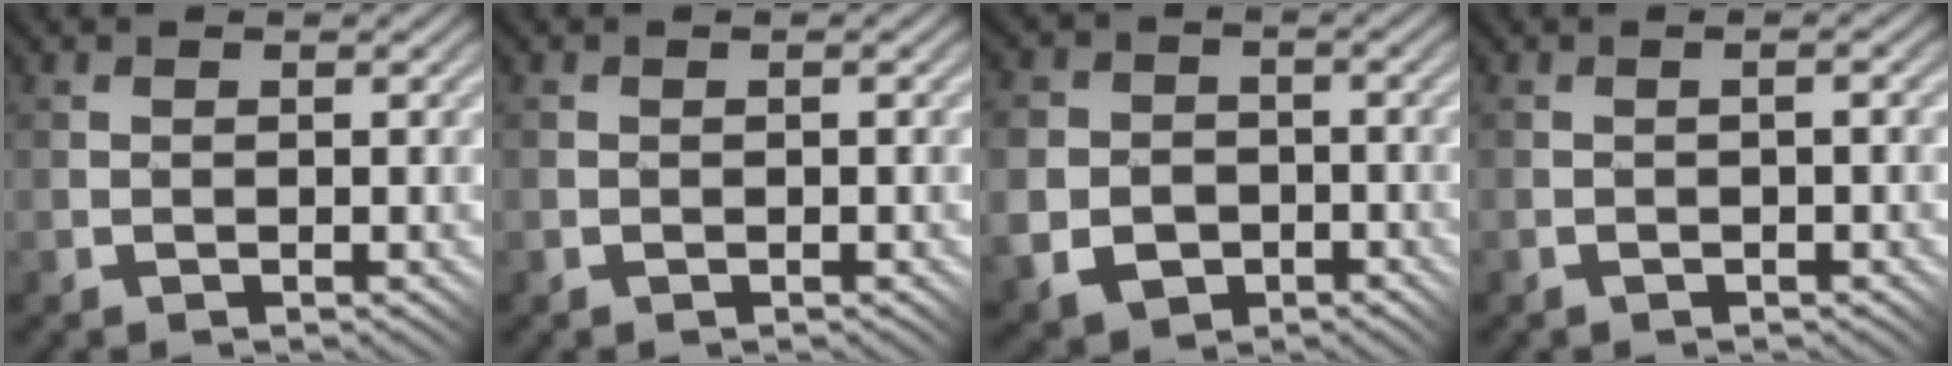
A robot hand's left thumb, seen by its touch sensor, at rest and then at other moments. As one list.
[{"total": 0.8, "force": [-0.3, 0.5, 0.5], "torque": [-0.007, -0.002, -0.003]}, {"total": 8.1, "force": [-2.4, 7.1, 3.2], "torque": [-0.101, -0.029, -0.058]}, {"total": 1.7, "force": [-0.5, 0.4, 1.6], "torque": [-0.028, 0.002, -0.004]}]